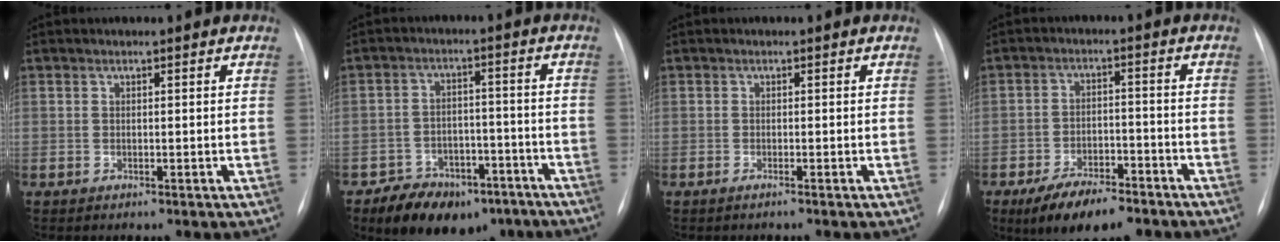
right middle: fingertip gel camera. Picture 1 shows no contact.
{"total": 12.0, "force": [-8.5, 6.7, 5.2], "torque": [-0.070, 0.018, -0.126]}
{"total": 1.0, "force": [-0.8, -0.2, 0.5], "torque": [-0.010, 0.000, -0.012]}
{"total": 10.0, "force": [-7.4, 3.6, 5.8], "torque": [-0.094, -0.008, -0.123]}